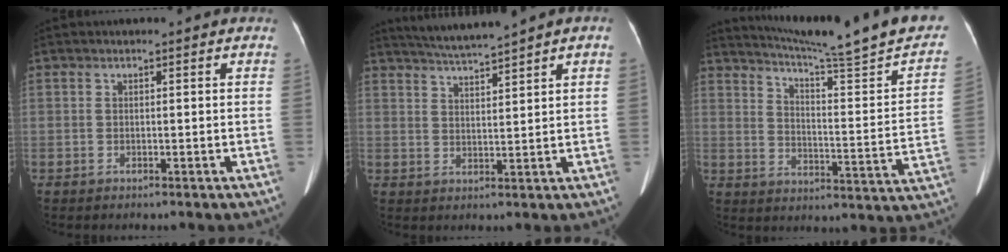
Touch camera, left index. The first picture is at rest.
{"total": 5.7, "force": [5.0, -1.2, 2.5], "torque": [-0.050, 0.007, 0.092]}
{"total": 24.1, "force": [21.2, 0.0, 11.5], "torque": [-0.174, -0.075, 0.272]}